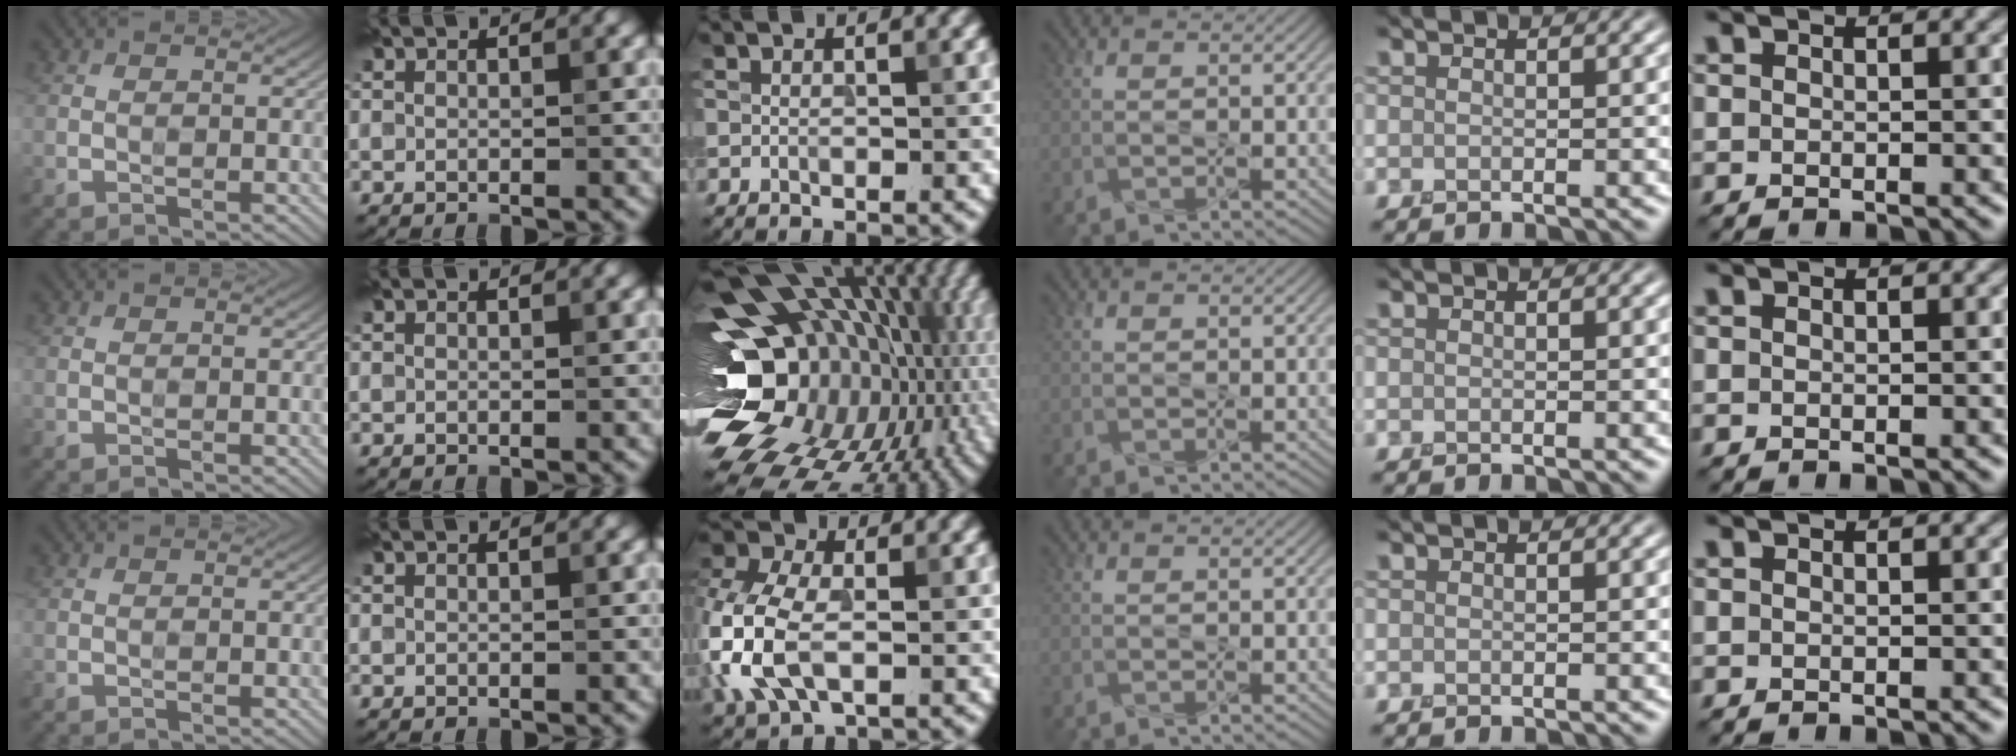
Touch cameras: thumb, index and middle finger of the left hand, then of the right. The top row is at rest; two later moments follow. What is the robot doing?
{"motion": "press", "object": "stapler"}